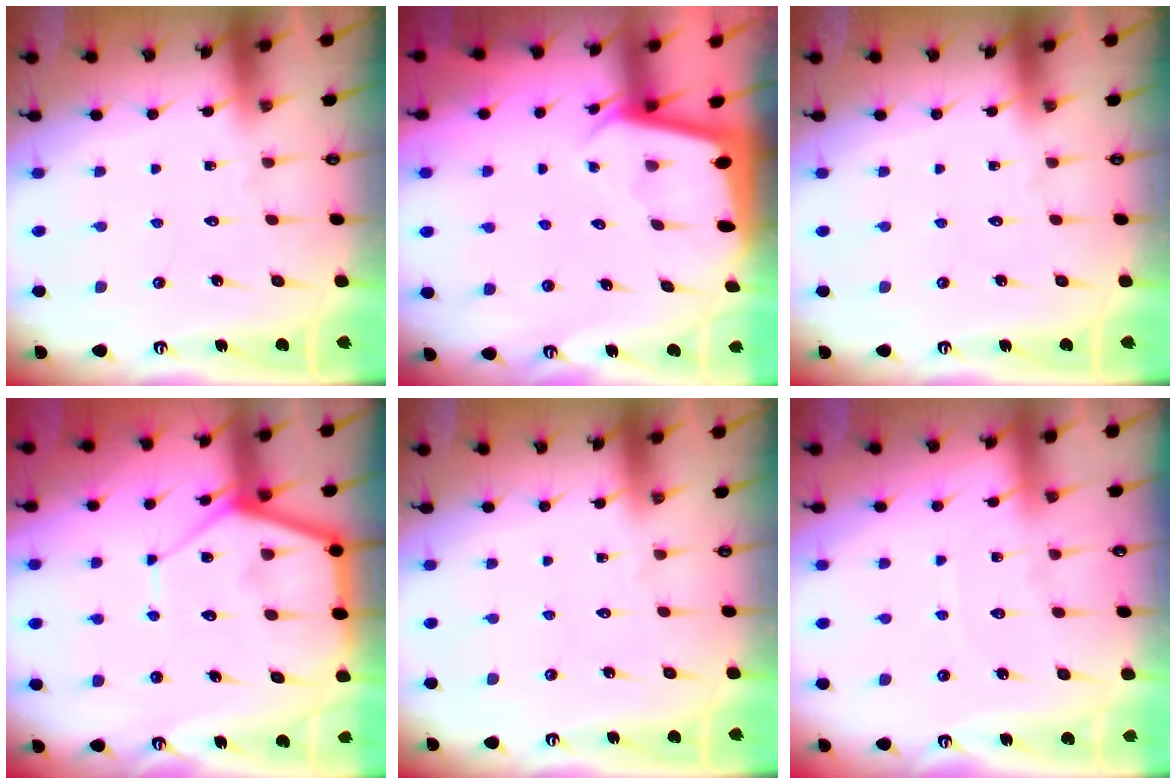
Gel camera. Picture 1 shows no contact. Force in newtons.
{"total": 1.9, "press": 1.9, "slide": 0.2}
{"total": 0.0}
{"total": 11.6, "press": 11.5, "slide": 1.0}
{"total": 0.0}
{"total": 3.9, "press": 3.8, "slide": 0.5}